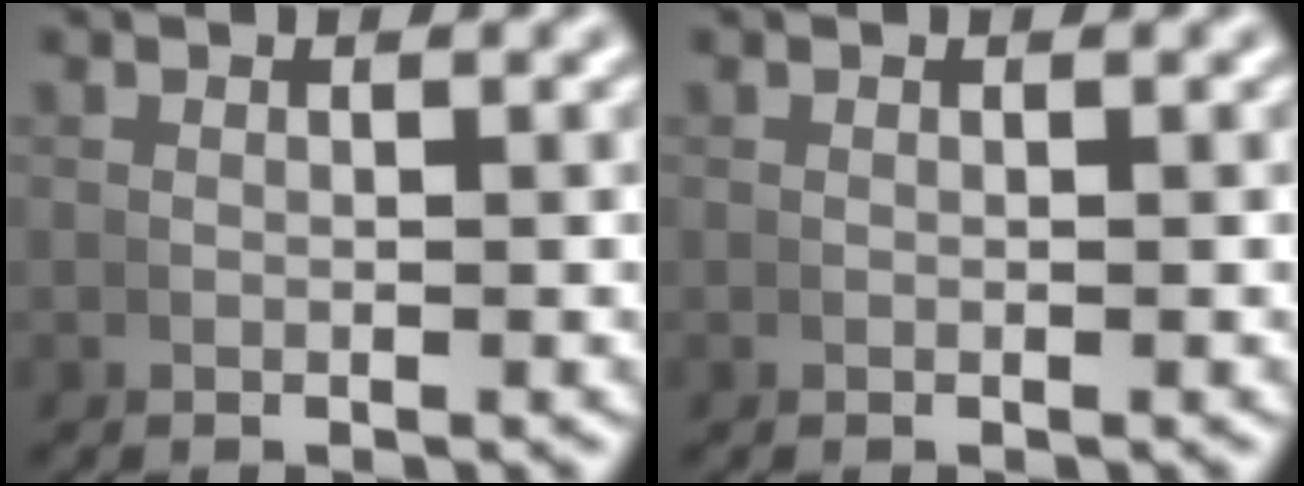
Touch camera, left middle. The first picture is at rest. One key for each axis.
{"total": 0.7, "fx": 0.1, "fy": -0.7, "fz": -0.2, "tx": 0.010, "ty": -0.002, "tz": 0.006}